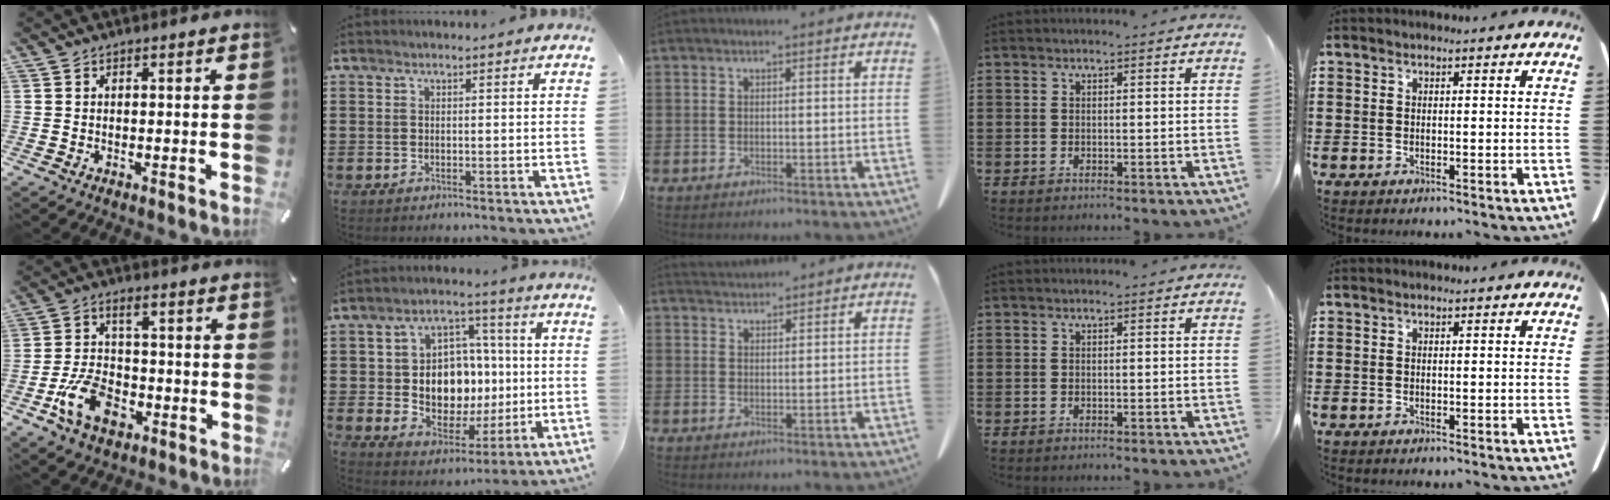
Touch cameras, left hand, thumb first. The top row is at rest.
{"thumb": {"total": 11.4, "force": [-4.2, 7.7, 7.3], "torque": [-0.159, 0.010, -0.079]}, "index": {"total": 11.0, "force": [0.7, 8.8, 6.5], "torque": [-0.126, 0.013, 0.020]}, "middle": {"total": 1.9, "force": [1.9, 0.3, 0.0], "torque": [-0.005, -0.002, 0.037]}}